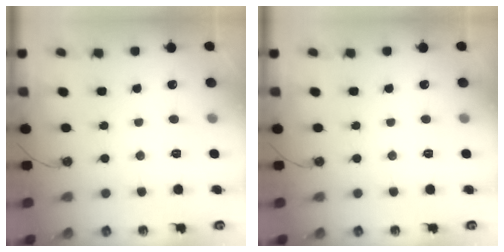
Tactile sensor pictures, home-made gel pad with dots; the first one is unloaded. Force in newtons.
{"total": 0.0}